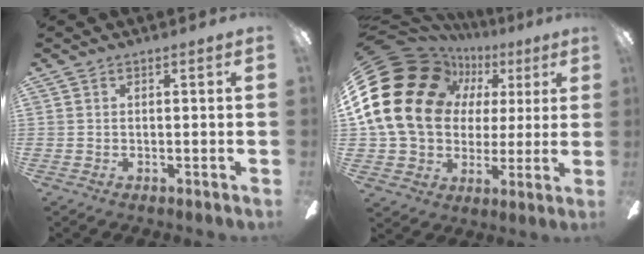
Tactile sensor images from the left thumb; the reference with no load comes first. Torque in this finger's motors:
{"motor_torque": [0.39, 2.26, 1.56, -1.20, 0.73]}